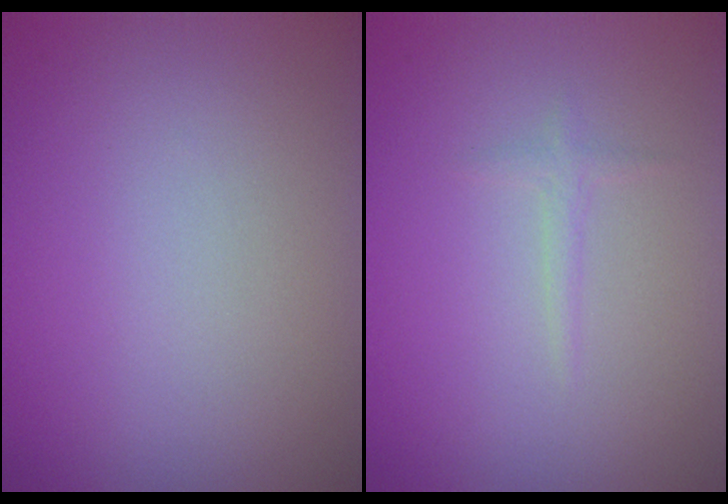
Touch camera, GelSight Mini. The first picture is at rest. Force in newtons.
{"total": 0.8, "press": 0.8, "slide": 0.1}